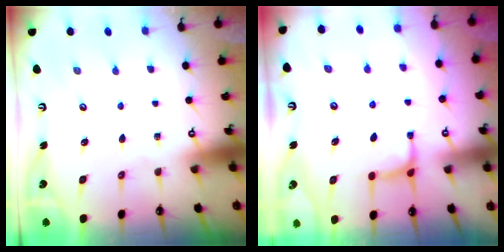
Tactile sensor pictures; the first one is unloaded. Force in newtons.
{"total": 1.7, "press": 1.6, "slide": 0.4}